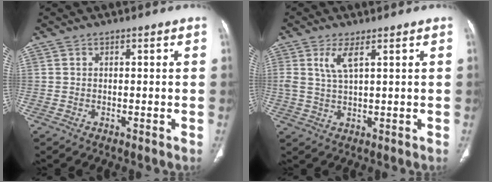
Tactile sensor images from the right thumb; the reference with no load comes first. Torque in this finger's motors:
{"motor_torque": [-0.17, -0.19, 0.52, 0.74, 0.15]}